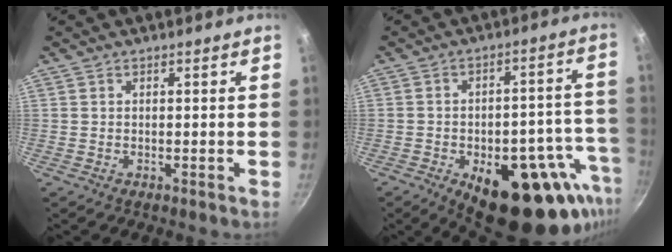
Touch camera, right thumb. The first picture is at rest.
{"total": 24.7, "force": [-11.2, 12.0, 18.4], "torque": [-0.173, 0.025, -0.141]}